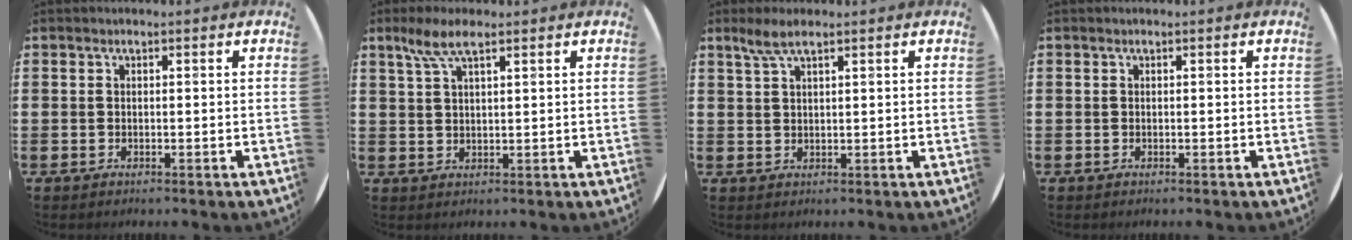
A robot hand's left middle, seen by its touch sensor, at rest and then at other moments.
{"total": 4.9, "force": [3.0, 1.4, 3.6], "torque": [-0.077, 0.008, 0.053]}
{"total": 3.1, "force": [2.2, 0.6, 2.0], "torque": [-0.044, 0.005, 0.039]}
{"total": 0.0}